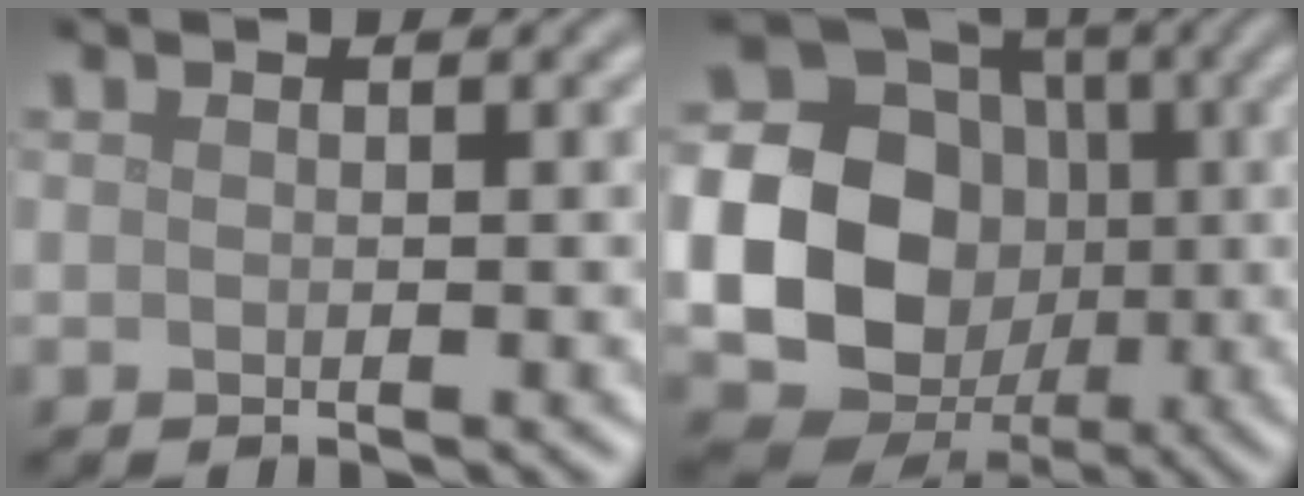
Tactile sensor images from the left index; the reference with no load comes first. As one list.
[{"total": 24.7, "force": [-1.6, 23.1, 8.4], "torque": [-0.215, -0.002, -0.075]}]